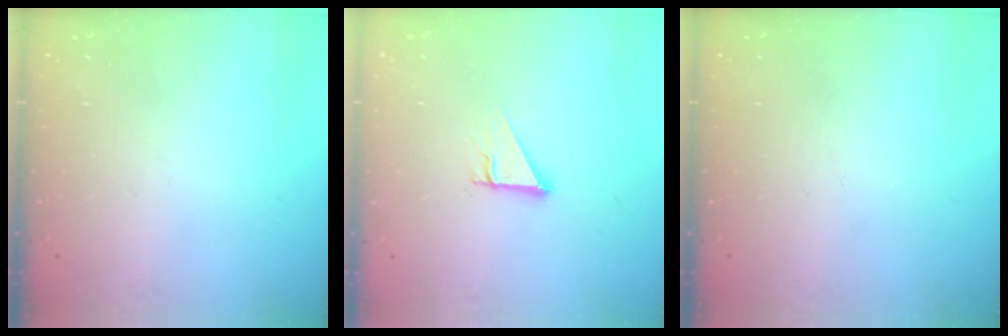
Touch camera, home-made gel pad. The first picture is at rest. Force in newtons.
{"total": 2.5, "press": 2.5, "slide": 0.2}
{"total": 0.0}